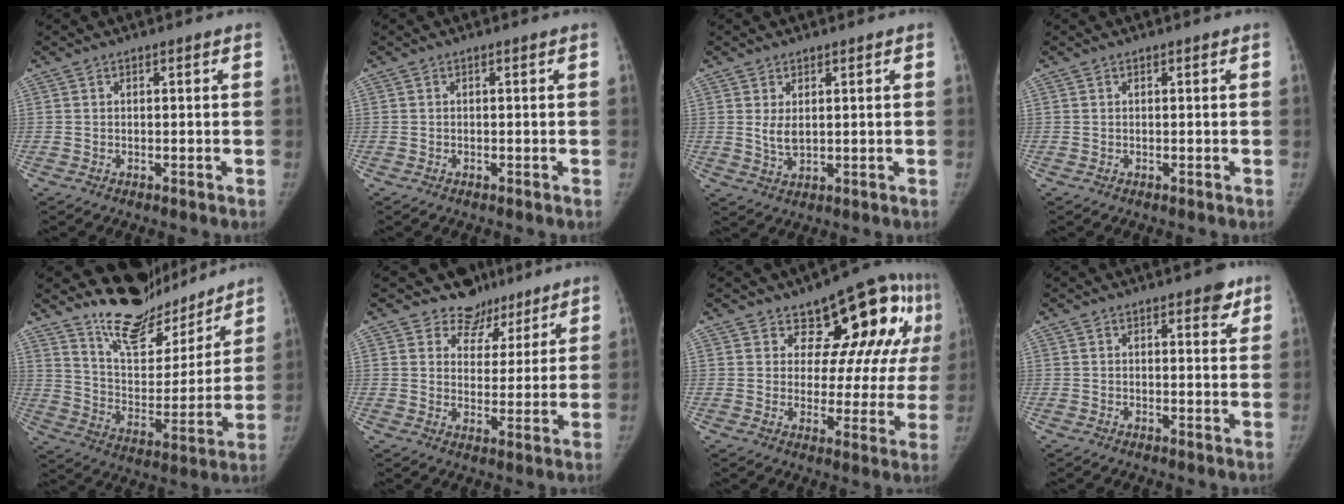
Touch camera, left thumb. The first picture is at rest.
{"total": 0.0}
{"total": 3.3, "force": [1.1, 1.9, 2.5], "torque": [-0.042, -0.014, 0.028]}
{"total": 0.0}
{"total": 18.1, "force": [16.2, 6.2, 5.2], "torque": [-0.027, -0.120, 0.268]}
{"total": 8.1, "force": [6.4, 4.9, -0.1], "torque": [0.039, -0.050, 0.093]}
{"total": 16.4, "force": [7.9, 9.0, 11.2], "torque": [-0.079, -0.030, 0.101]}
{"total": 3.5, "force": [2.2, 1.6, 2.1], "torque": [-0.007, -0.009, 0.024]}